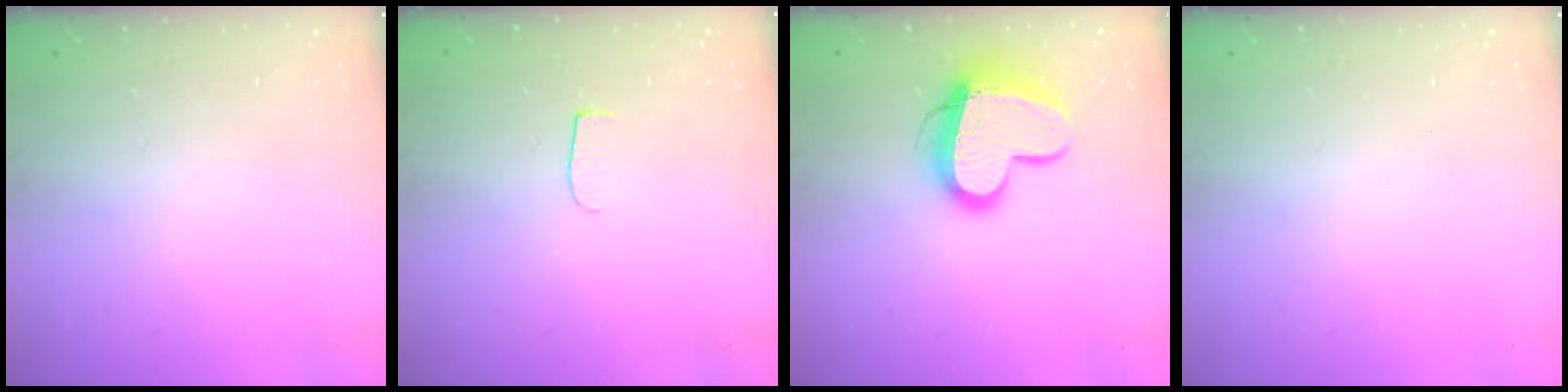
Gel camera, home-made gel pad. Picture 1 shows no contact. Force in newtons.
{"total": 5.3, "press": 5.3, "slide": 0.5}
{"total": 13.7, "press": 13.6, "slide": 1.3}
{"total": 0.0}